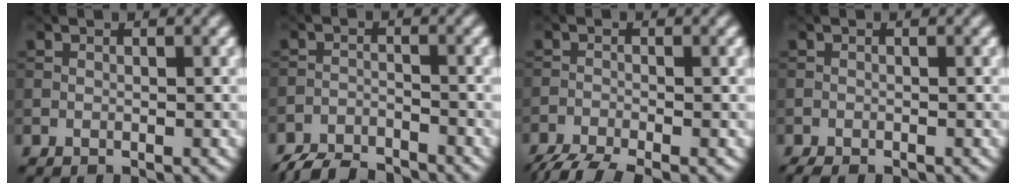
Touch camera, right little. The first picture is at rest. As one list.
[{"total": 4.9, "force": [-4.7, 0.8, 1.1], "torque": [-0.022, -0.012, -0.093]}, {"total": 4.9, "force": [-4.1, 0.8, 2.6], "torque": [-0.050, -0.026, -0.083]}, {"total": 1.3, "force": [-1.2, 0.2, 0.4], "torque": [-0.007, -0.003, -0.021]}]